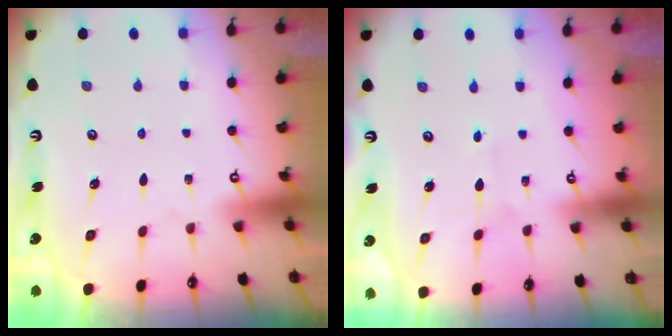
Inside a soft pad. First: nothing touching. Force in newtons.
{"total": 2.3, "press": 2.3, "slide": 0.2}